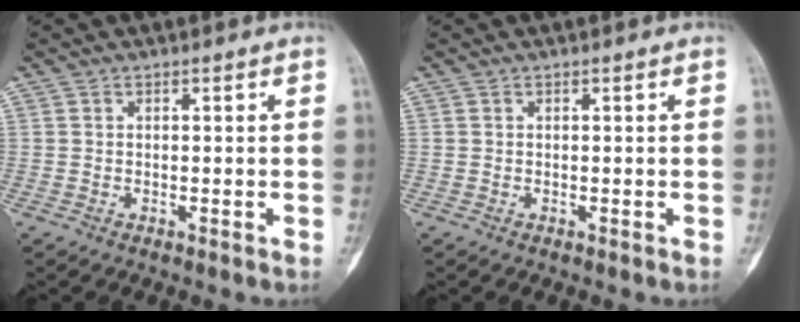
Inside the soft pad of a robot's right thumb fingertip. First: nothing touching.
{"total": 0.0}